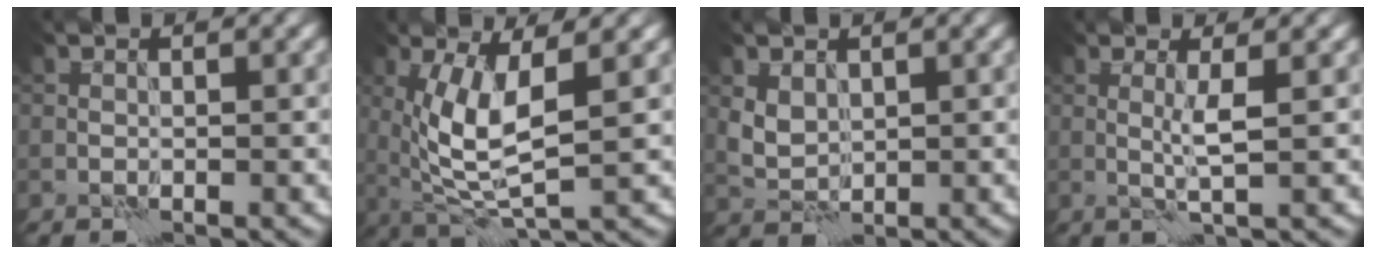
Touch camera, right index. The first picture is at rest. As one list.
[{"total": 6.1, "force": [0.8, 1.8, 5.8], "torque": [-0.127, -0.010, 0.024]}, {"total": 2.4, "force": [0.9, 1.8, 1.4], "torque": [-0.034, -0.002, 0.022]}, {"total": 1.9, "force": [0.3, 0.0, 1.8], "torque": [-0.039, 0.000, 0.004]}]